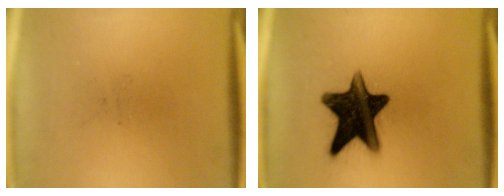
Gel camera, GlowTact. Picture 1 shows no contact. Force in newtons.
{"total": 15.0}